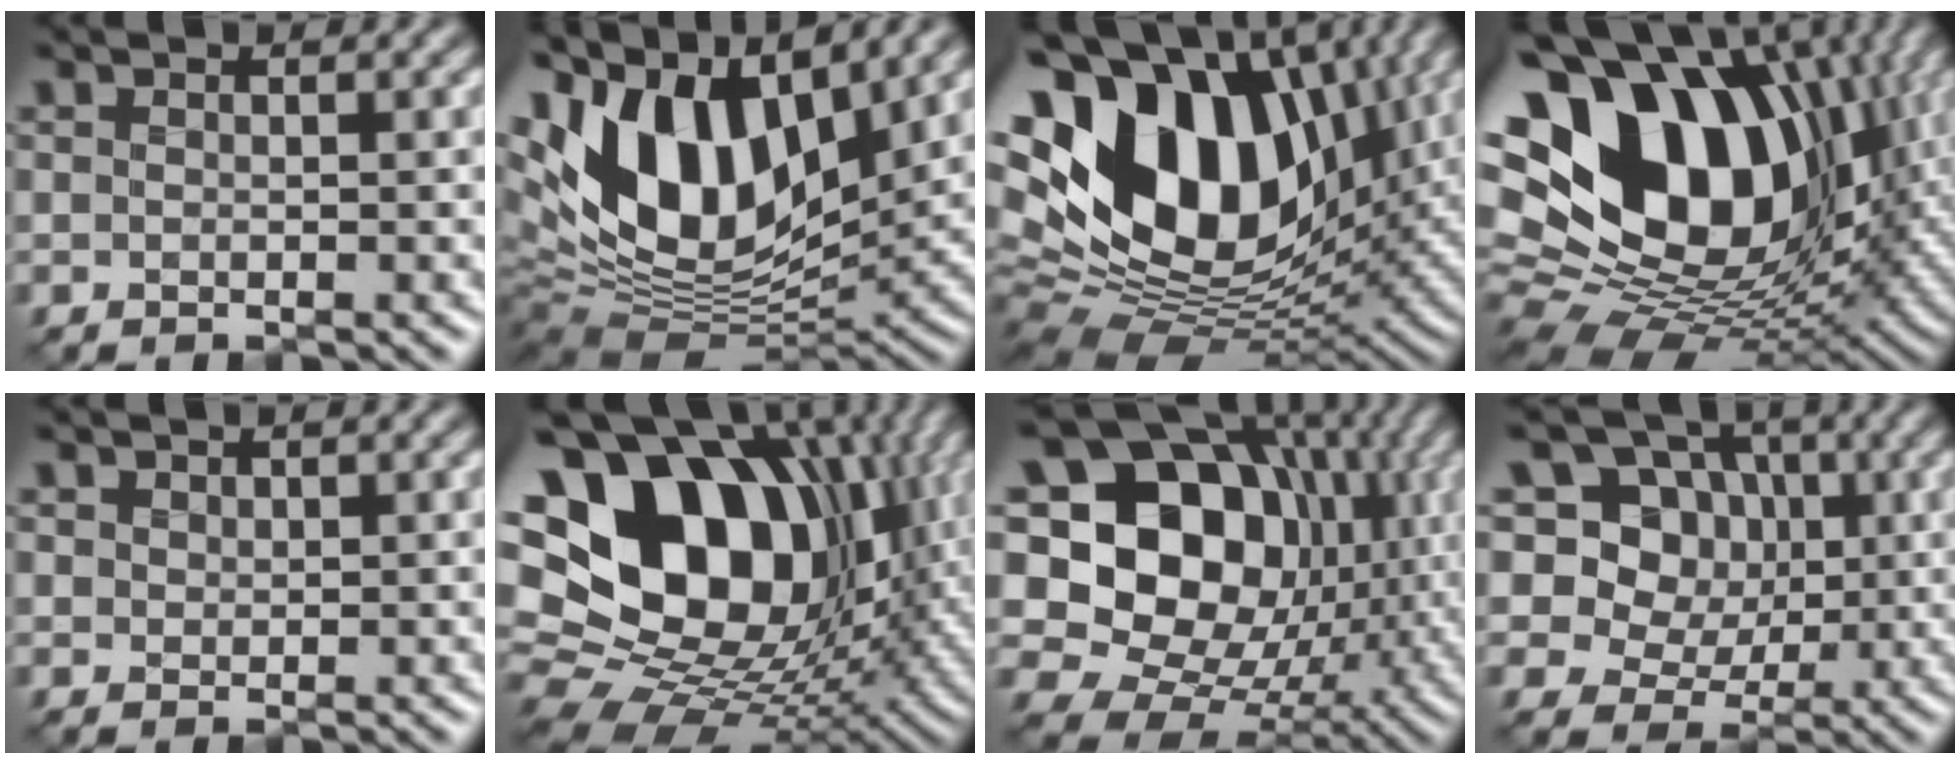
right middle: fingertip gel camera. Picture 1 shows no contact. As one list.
[{"total": 15.4, "force": [4.5, 8.8, 11.8], "torque": [-0.234, 0.020, 0.074]}, {"total": 19.6, "force": [3.8, 13.0, 14.2], "torque": [-0.281, 0.010, 0.068]}, {"total": 19.4, "force": [4.0, 13.7, 13.2], "torque": [-0.265, 0.004, 0.074]}, {"total": 1.3, "force": [0.7, 1.0, 0.5], "torque": [-0.015, -0.005, 0.016]}, {"total": 21.4, "force": [5.3, 15.0, 14.3], "torque": [-0.267, 0.026, 0.101]}, {"total": 19.1, "force": [3.1, 15.3, 11.1], "torque": [-0.230, 0.030, 0.065]}, {"total": 9.1, "force": [2.8, 7.5, 4.3], "torque": [-0.075, 0.012, 0.031]}]